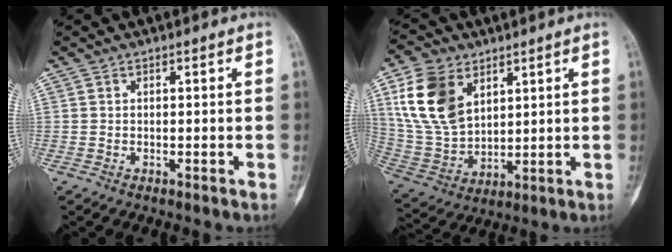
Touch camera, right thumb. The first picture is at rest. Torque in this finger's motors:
{"motor_torque": [-0.05, 2.76, 0.58, -0.14, 0.09]}